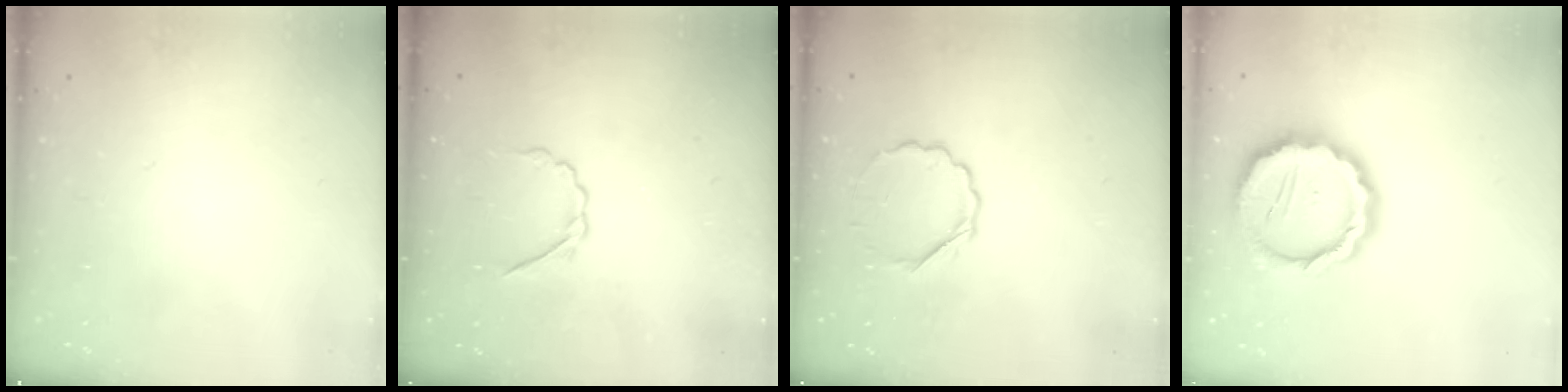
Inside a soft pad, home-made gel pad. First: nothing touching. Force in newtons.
{"total": 2.8, "press": 2.6, "slide": 0.8}
{"total": 5.2, "press": 5.0, "slide": 1.2}
{"total": 15.8, "press": 15.5, "slide": 3.2}